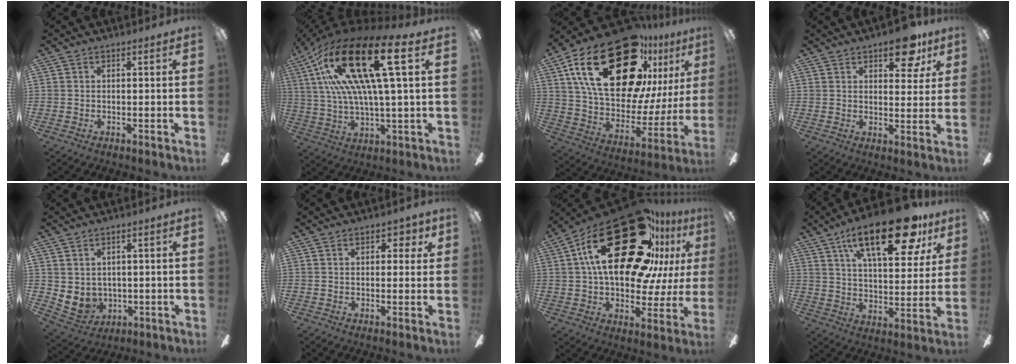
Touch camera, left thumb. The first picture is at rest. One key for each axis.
{"total": 26.6, "fx": 10.2, "fy": 7.5, "fz": 23.4, "tx": -0.460, "ty": -0.038, "tz": 0.157}
{"total": 34.8, "fx": 17.1, "fy": 18.2, "fz": 24.3, "tx": -0.416, "ty": -0.106, "tz": 0.315}
{"total": 10.3, "fx": 6.2, "fy": 4.9, "fz": 6.6, "tx": -0.067, "ty": -0.026, "tz": 0.102}
{"total": 5.2, "fx": 1.0, "fy": 4.7, "fz": 1.9, "tx": -0.058, "ty": -0.006, "tz": 0.020}
{"total": 4.2, "fx": 1.8, "fy": 2.3, "fz": 3.1, "tx": -0.032, "ty": -0.003, "tz": 0.024}
{"total": 34.9, "fx": 15.8, "fy": 17.8, "fz": 25.5, "tx": -0.383, "ty": -0.092, "tz": 0.298}
{"total": 24.4, "fx": 13.3, "fy": 10.0, "fz": 17.8, "tx": -0.259, "ty": -0.055, "tz": 0.210}